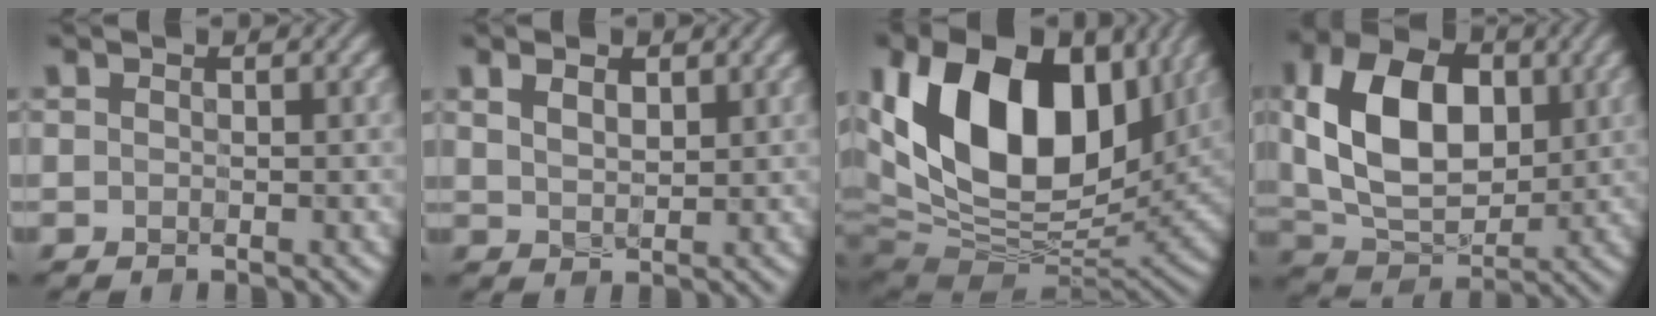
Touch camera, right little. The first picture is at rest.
{"total": 2.5, "force": [1.1, 1.3, 1.8], "torque": [-0.035, 0.001, 0.023]}
{"total": 18.5, "force": [4.4, 12.0, 13.4], "torque": [-0.260, 0.010, 0.071]}
{"total": 10.6, "force": [1.5, 6.9, 7.9], "torque": [-0.156, 0.006, 0.022]}